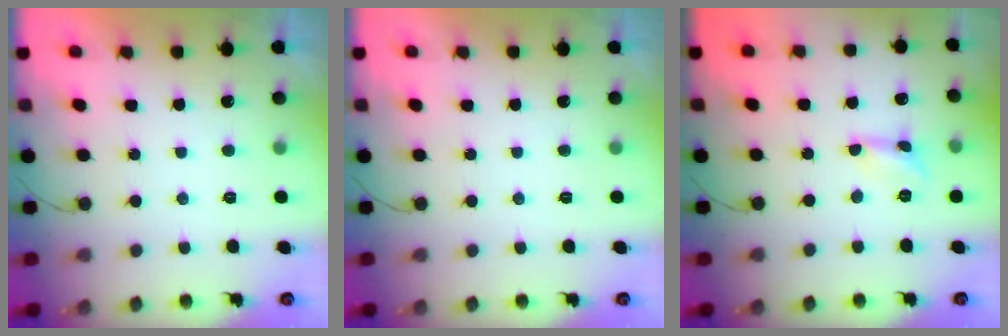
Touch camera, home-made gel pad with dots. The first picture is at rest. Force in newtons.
{"total": 0.0}
{"total": 2.6, "press": 2.6, "slide": 0.2}